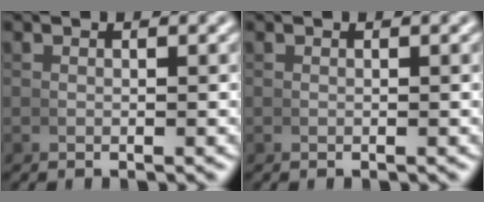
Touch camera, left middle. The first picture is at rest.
{"total": 0.0}